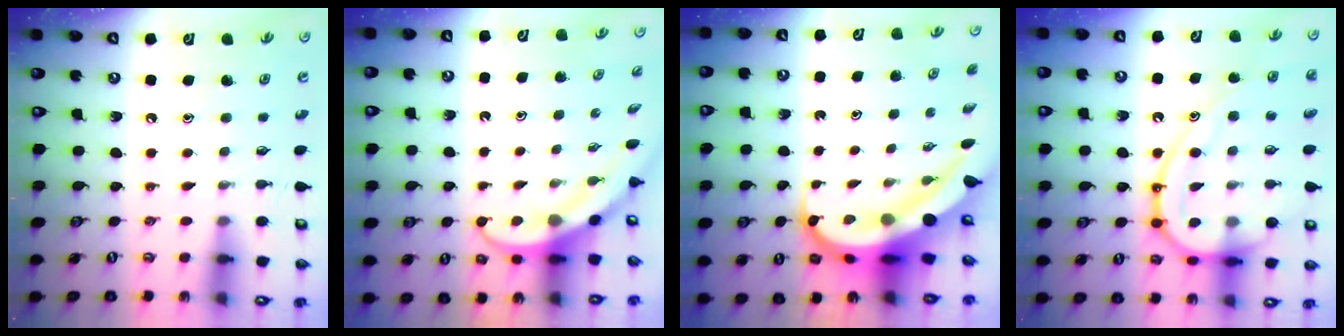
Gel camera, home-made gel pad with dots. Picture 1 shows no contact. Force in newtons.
{"total": 3.7, "press": 3.7, "slide": 0.3}
{"total": 11.9, "press": 11.8, "slide": 1.2}
{"total": 19.4, "press": 19.3, "slide": 1.9}